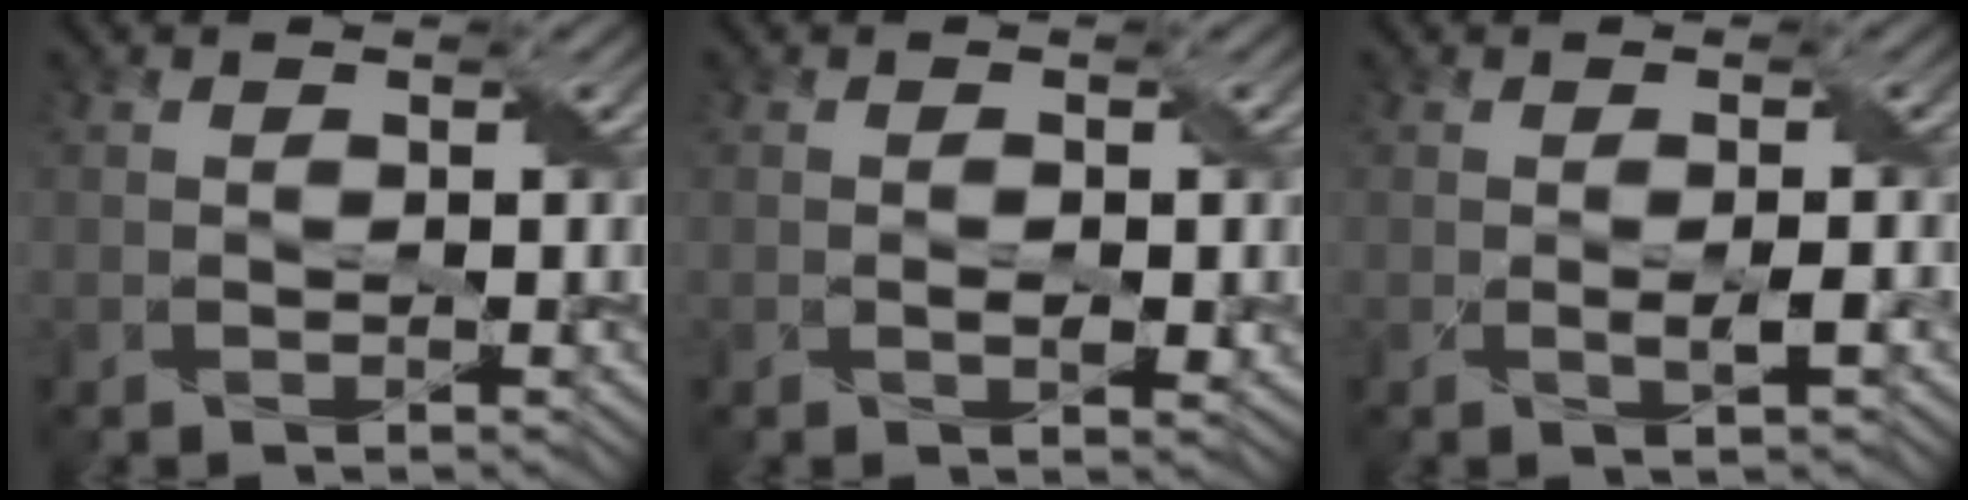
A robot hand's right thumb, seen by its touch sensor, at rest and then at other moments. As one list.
[{"total": 1.8, "force": [-0.2, 0.9, 1.5], "torque": [-0.024, -0.003, -0.001]}, {"total": 1.7, "force": [-0.2, 0.2, 1.7], "torque": [-0.033, 0.002, -0.003]}]